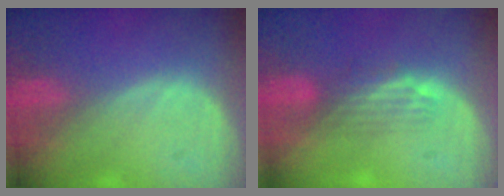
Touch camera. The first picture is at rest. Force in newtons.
{"total": 3.3, "press": 2.8, "slide": 1.6}